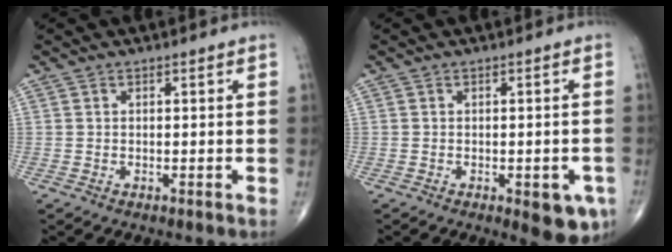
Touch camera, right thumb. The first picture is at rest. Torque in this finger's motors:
{"motor_torque": [1.01, 0.75, 0.03, -0.25, 0.17]}